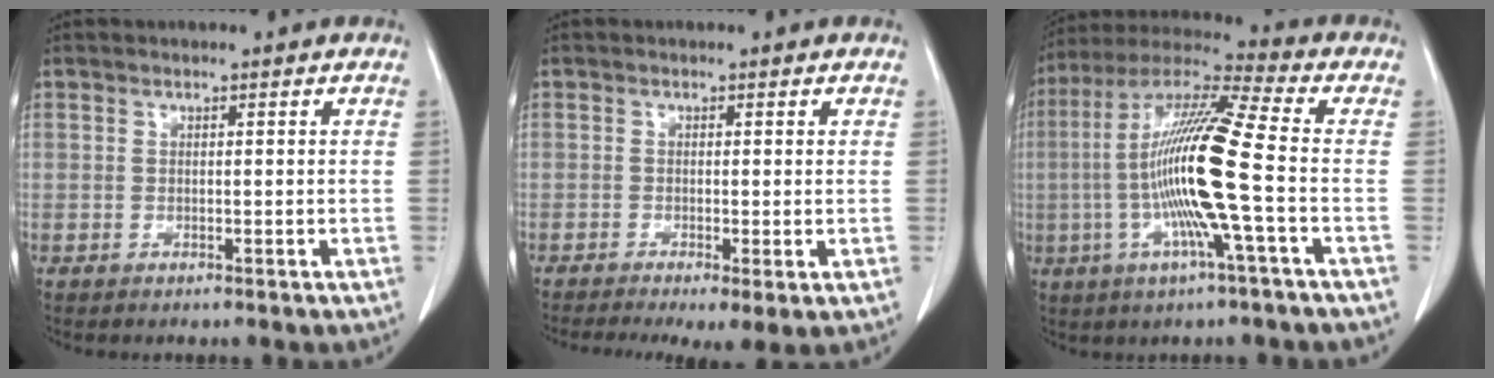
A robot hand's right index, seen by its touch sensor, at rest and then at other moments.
{"total": 6.6, "force": [-3.9, 1.7, 5.1], "torque": [-0.079, -0.020, -0.066]}
{"total": 16.4, "force": [-2.8, -0.5, 16.2], "torque": [-0.320, -0.001, -0.066]}